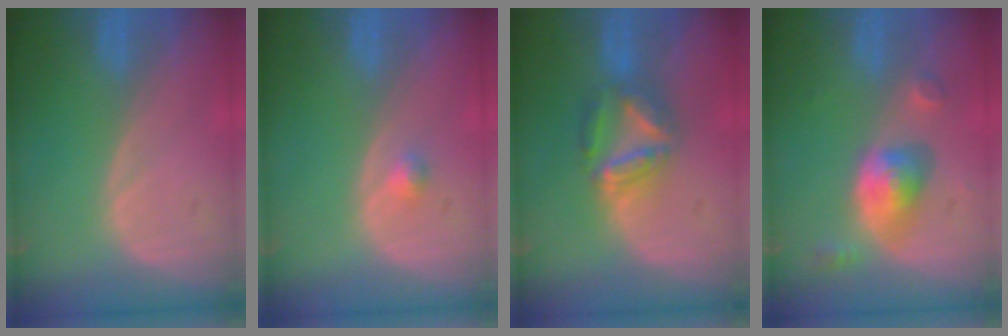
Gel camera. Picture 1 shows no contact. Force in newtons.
{"total": 1.3, "press": 1.1, "slide": 0.7}
{"total": 6.6, "press": 6.2, "slide": 2.5}
{"total": 5.8, "press": 5.3, "slide": 2.1}